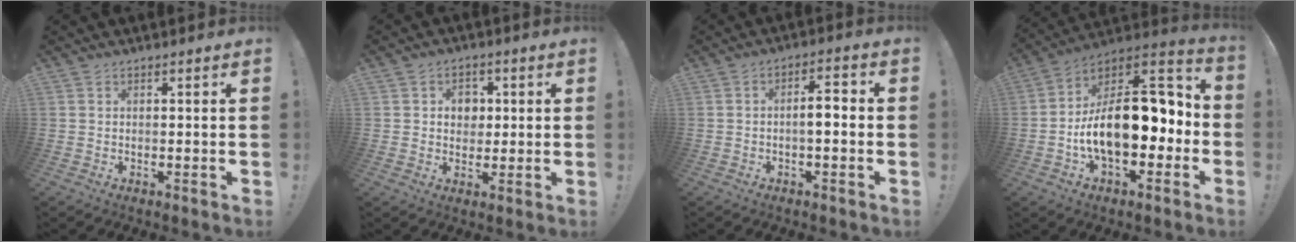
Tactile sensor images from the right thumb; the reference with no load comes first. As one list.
[{"total": 5.5, "force": [1.0, 4.8, 2.5], "torque": [-0.032, -0.002, 0.015]}, {"total": 5.5, "force": [-1.1, 1.8, 5.1], "torque": [-0.074, 0.005, -0.023]}, {"total": 21.9, "force": [-2.0, 12.0, 18.2], "torque": [-0.293, 0.010, -0.022]}]